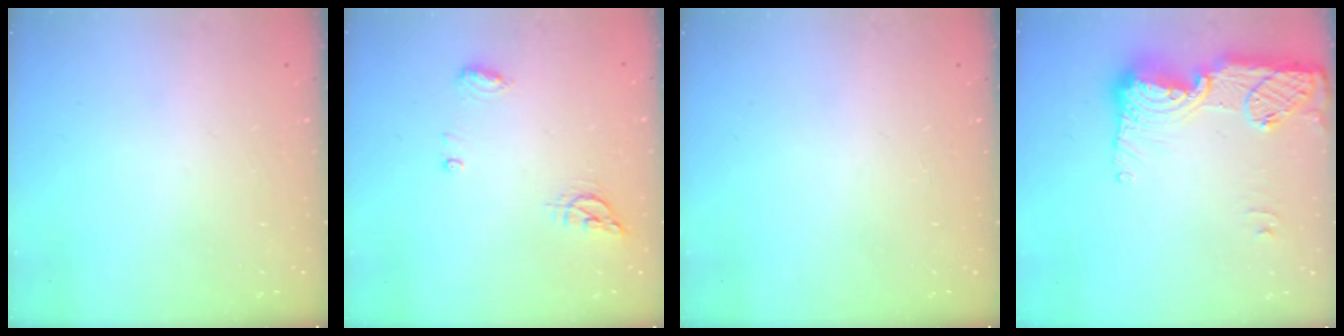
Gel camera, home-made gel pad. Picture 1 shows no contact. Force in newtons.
{"total": 8.4, "press": 6.9, "slide": 4.9}
{"total": 0.0}
{"total": 16.5, "press": 16.5, "slide": 1.1}